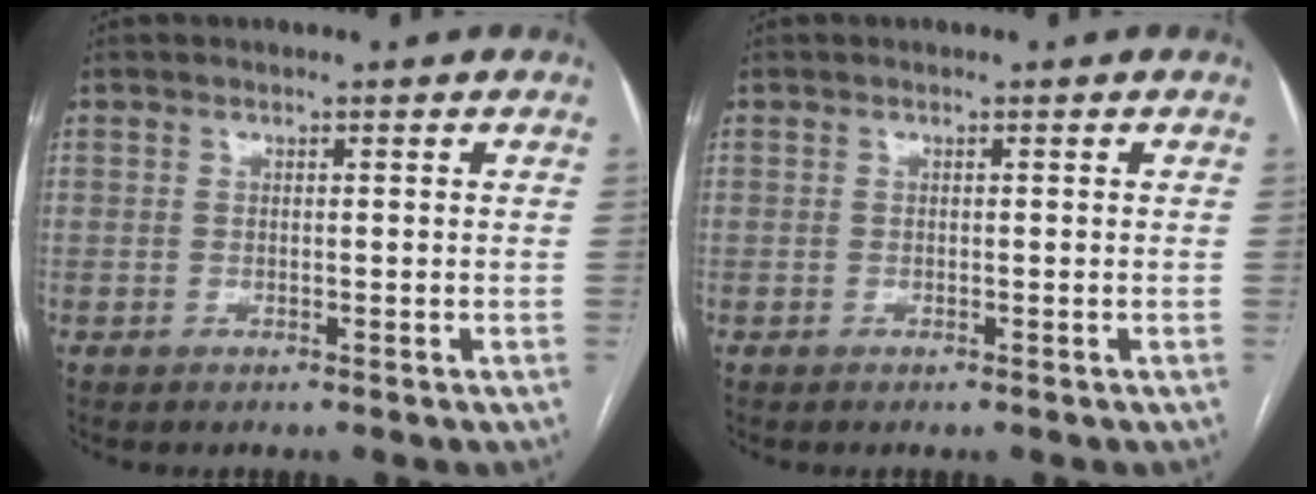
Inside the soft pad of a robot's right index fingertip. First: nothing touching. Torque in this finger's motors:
{"motor_torque": [0.08, 0.01, -0.03, 0.00]}